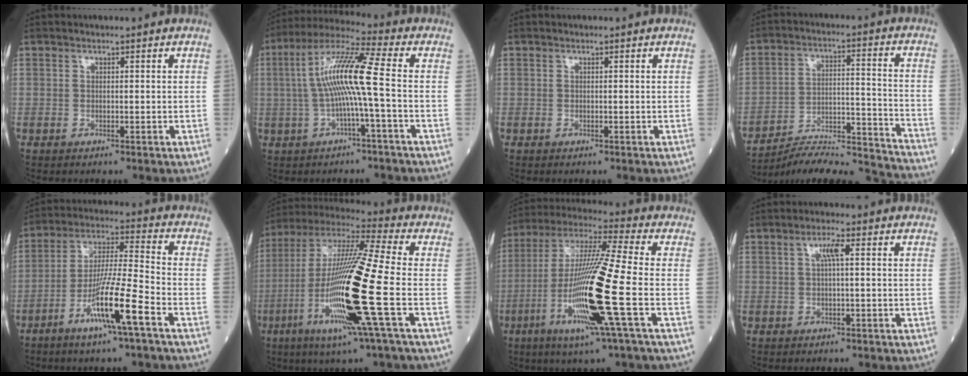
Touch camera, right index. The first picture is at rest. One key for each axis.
{"total": 10.6, "fx": -0.4, "fy": -0.5, "fz": 10.5, "tx": -0.207, "ty": 0.027, "tz": -0.009}
{"total": 0.0}
{"total": 19.6, "fx": -19.1, "fy": -0.7, "fz": 4.2, "tx": -0.061, "ty": 0.014, "tz": -0.281}
{"total": 11.6, "fx": -5.6, "fy": -0.5, "fz": 10.1, "tx": -0.195, "ty": -0.007, "tz": -0.105}
{"total": 20.7, "fx": -5.6, "fy": -0.4, "fz": 20.0, "tx": -0.424, "ty": -0.028, "tz": -0.116}
{"total": 18.4, "fx": -5.1, "fy": -0.8, "fz": 17.7, "tx": -0.369, "ty": -0.022, "tz": -0.107}
{"total": 2.3, "fx": 0.5, "fy": 0.2, "fz": 2.2, "tx": -0.044, "ty": 0.006, "tz": 0.010}